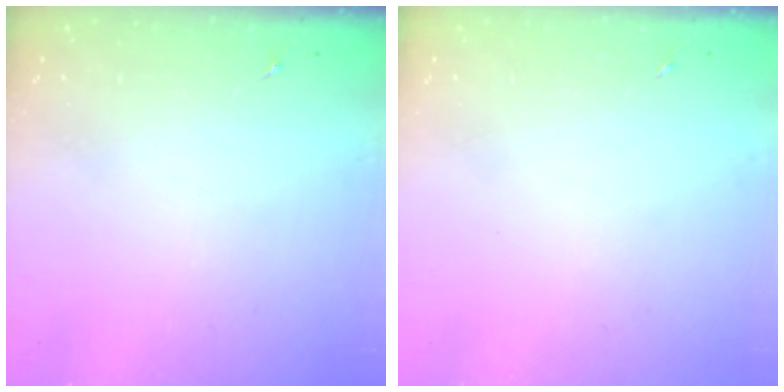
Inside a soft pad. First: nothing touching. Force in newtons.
{"total": 0.0}